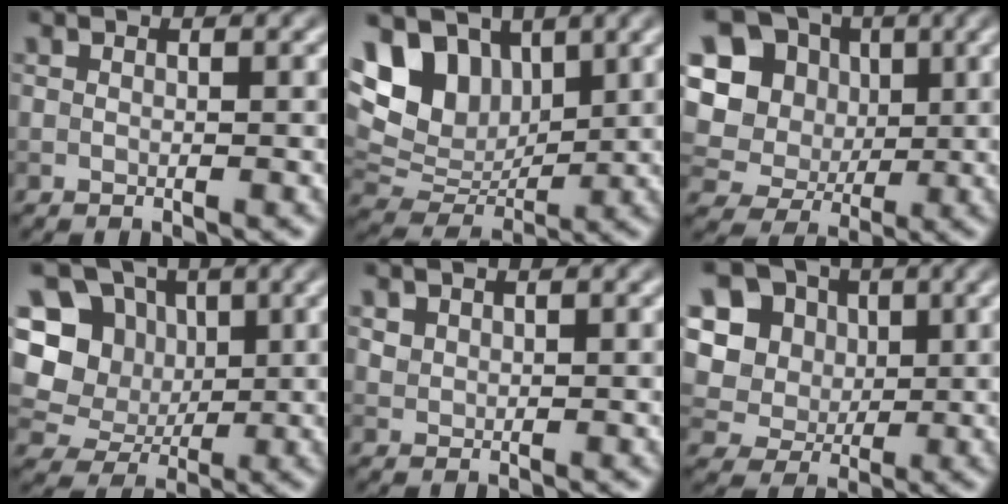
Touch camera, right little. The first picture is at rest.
{"total": 7.9, "force": [3.6, 5.4, 4.5], "torque": [-0.096, 0.006, 0.066]}
{"total": 14.2, "force": [2.9, 13.0, 5.0], "torque": [-0.157, 0.021, 0.050]}
{"total": 9.2, "force": [1.7, 8.2, 3.8], "torque": [-0.087, 0.029, 0.003]}
{"total": 0.9, "force": [0.7, 0.7, 0.1], "torque": [-0.004, -0.001, 0.017]}
{"total": 12.6, "force": [4.2, 10.7, 5.0], "torque": [-0.136, 0.026, 0.066]}